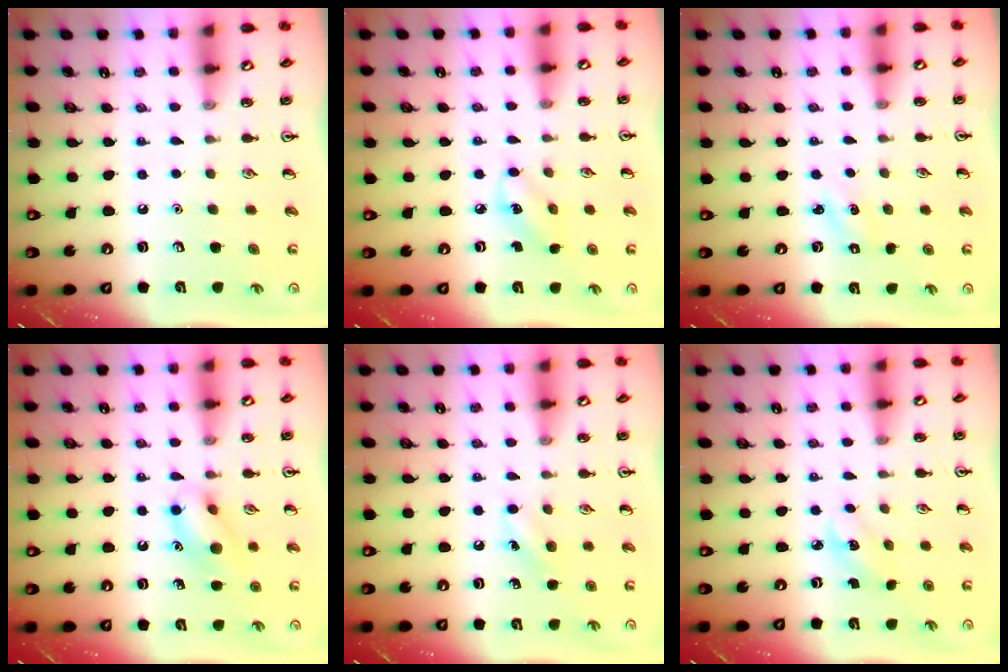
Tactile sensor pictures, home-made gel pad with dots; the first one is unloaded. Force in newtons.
{"total": 3.7, "press": 3.6, "slide": 1.0}
{"total": 1.2, "press": 1.1, "slide": 0.4}
{"total": 11.5, "press": 11.4, "slide": 0.7}
{"total": 6.5, "press": 6.2, "slide": 1.9}
{"total": 2.7, "press": 2.6, "slide": 0.9}